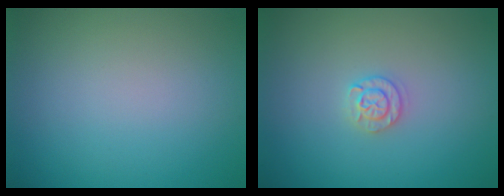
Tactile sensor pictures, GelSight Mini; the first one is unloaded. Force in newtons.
{"total": 1.7, "press": 1.7, "slide": 0.3}